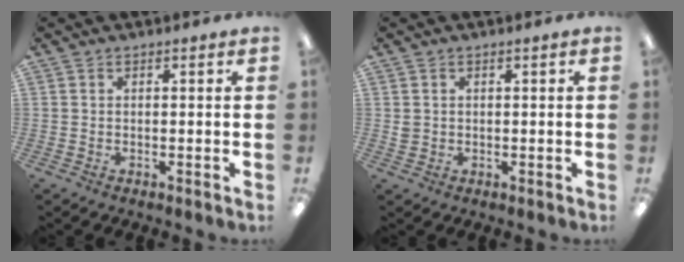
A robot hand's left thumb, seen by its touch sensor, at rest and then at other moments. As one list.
[{"total": 1.3, "force": [0.2, 1.2, 0.5], "torque": [-0.011, 0.004, 0.003]}]